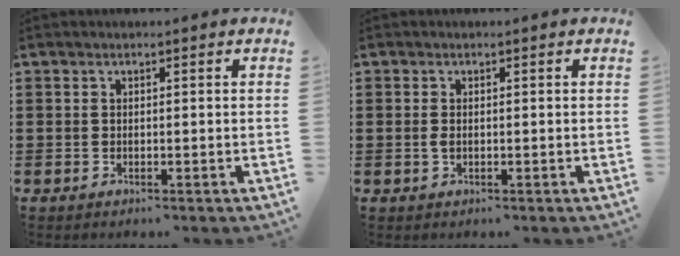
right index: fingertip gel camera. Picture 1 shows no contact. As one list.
[{"total": 1.0, "force": [-0.1, 0.5, 0.8], "torque": [-0.024, 0.001, -0.005]}]